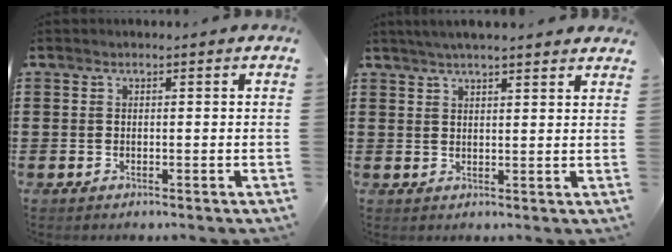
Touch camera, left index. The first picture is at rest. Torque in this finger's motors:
{"motor_torque": [1.15, -0.99, 0.32, 0.09]}